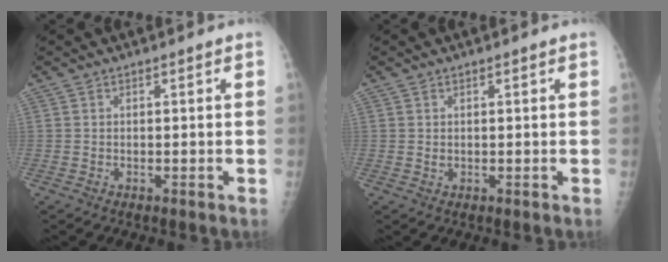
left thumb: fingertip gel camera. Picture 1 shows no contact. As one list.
[{"total": 0.7, "force": [0.3, 0.5, 0.5], "torque": [-0.005, -0.002, 0.007]}]